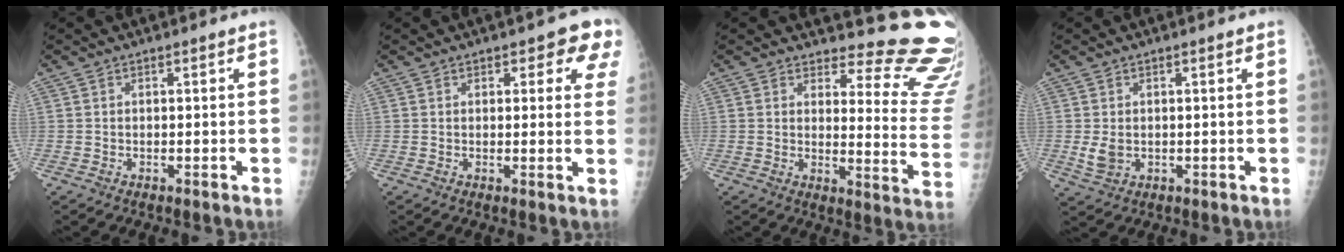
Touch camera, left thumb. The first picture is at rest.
{"total": 6.1, "force": [3.6, 3.2, 3.7], "torque": [0.001, -0.011, 0.031]}
{"total": 16.6, "force": [15.8, 3.4, 3.4], "torque": [0.004, -0.184, 0.158]}
{"total": 3.2, "force": [0.0, 2.4, 2.1], "torque": [-0.038, -0.008, 0.009]}